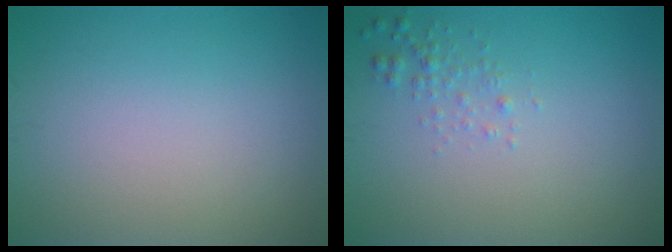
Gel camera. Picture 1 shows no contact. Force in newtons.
{"total": 1.1, "press": 1.1, "slide": 0.1}